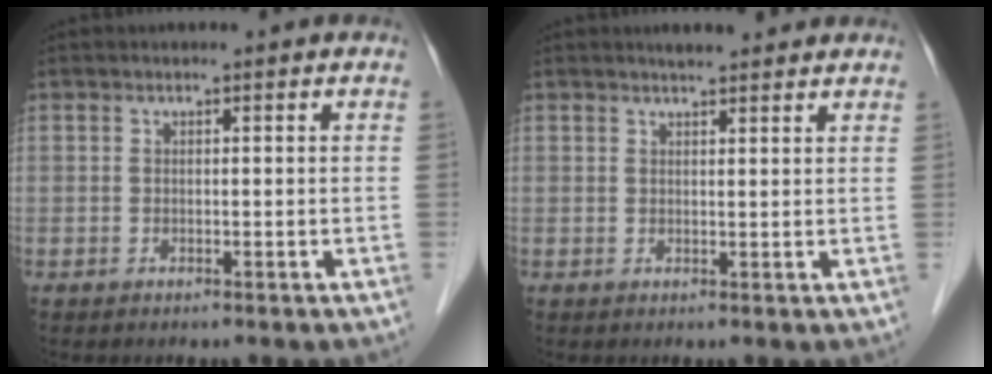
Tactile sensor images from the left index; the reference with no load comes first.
{"total": 4.2, "force": [3.7, 1.1, 1.7], "torque": [-0.016, 0.015, 0.054]}